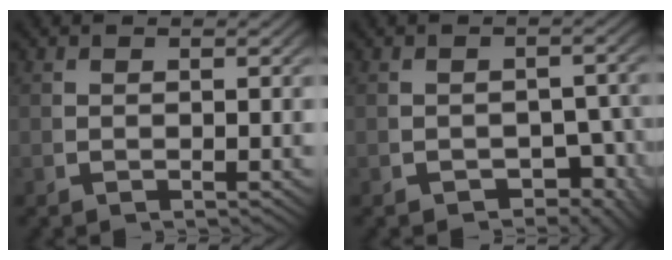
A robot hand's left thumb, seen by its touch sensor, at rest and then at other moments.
{"total": 3.4, "force": [-1.8, 2.1, 1.9], "torque": [-0.022, -0.019, -0.024]}